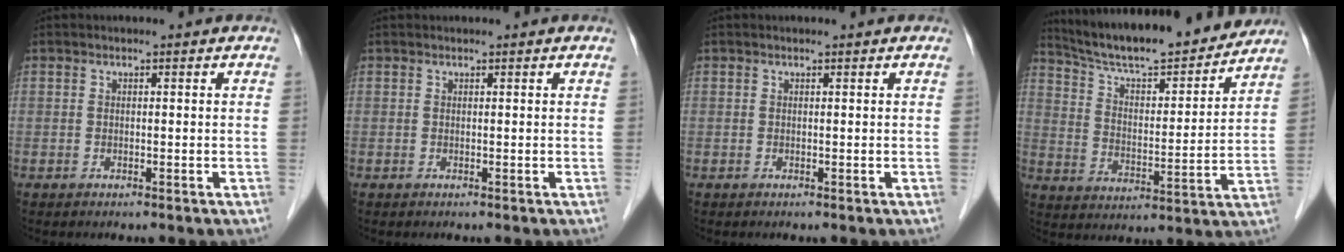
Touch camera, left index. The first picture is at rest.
{"total": 1.4, "force": [1.3, 0.2, 0.2], "torque": [-0.009, 0.020, 0.021]}
{"total": 0.8, "force": [0.8, 0.1, 0.1], "torque": [-0.010, 0.005, 0.010]}
{"total": 18.9, "force": [17.4, 2.2, 7.0], "torque": [-0.117, -0.007, 0.266]}